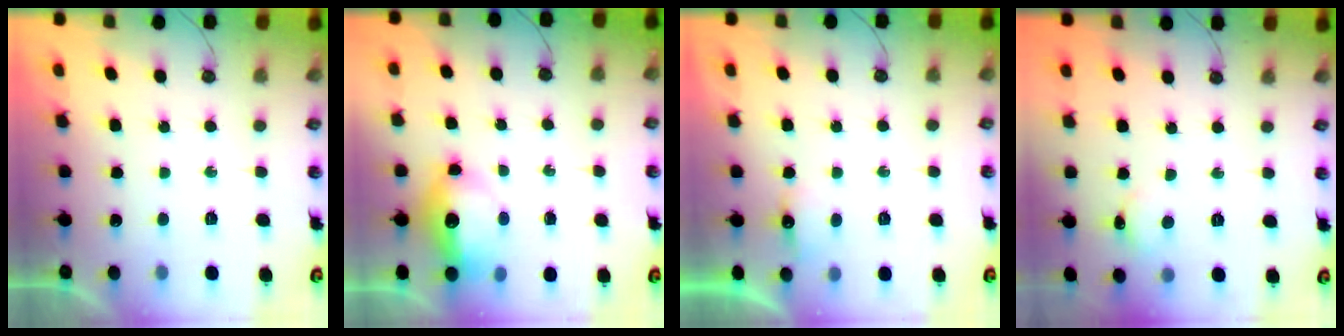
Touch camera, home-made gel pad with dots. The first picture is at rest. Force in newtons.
{"total": 11.5, "press": 11.5, "slide": 1.1}
{"total": 4.3, "press": 4.2, "slide": 0.7}
{"total": 2.2, "press": 2.2, "slide": 0.3}